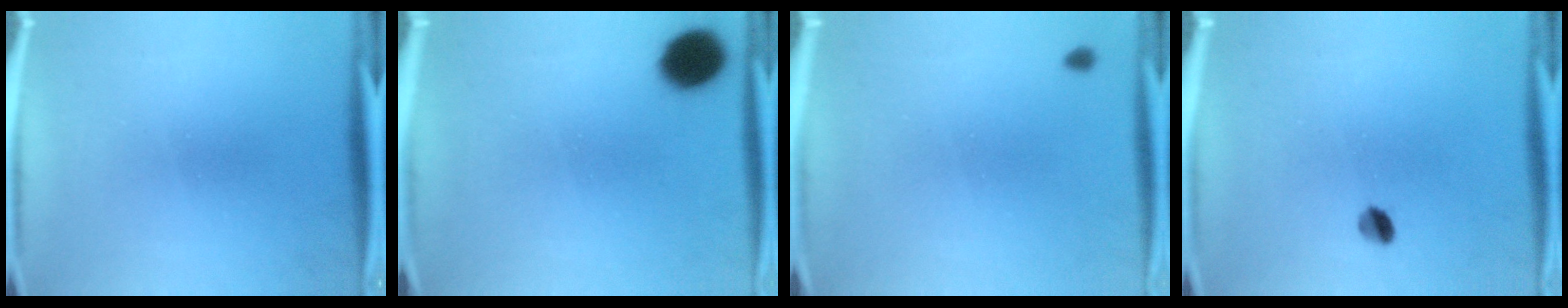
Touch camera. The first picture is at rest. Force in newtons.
{"total": 10.1}
{"total": 0.8}
{"total": 2.5}